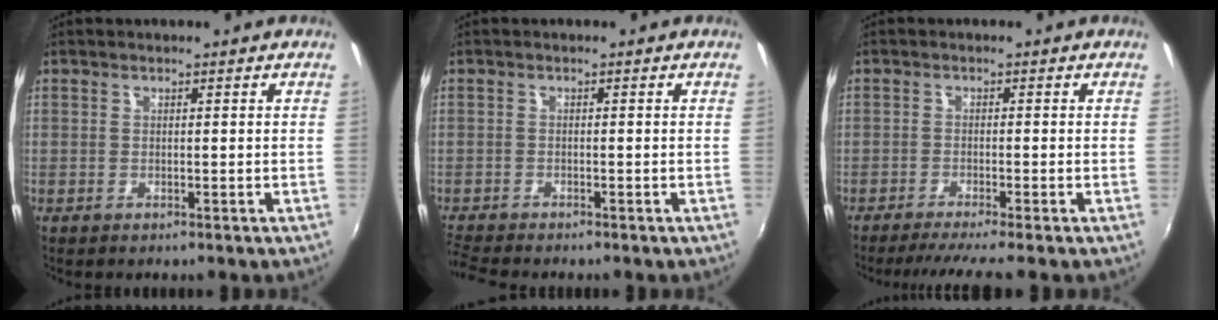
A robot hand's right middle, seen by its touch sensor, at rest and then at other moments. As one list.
[{"total": 4.1, "force": [-3.9, 0.1, 1.2], "torque": [-0.039, -0.021, -0.076]}, {"total": 5.0, "force": [-4.2, -1.2, 2.3], "torque": [-0.053, -0.013, -0.072]}]